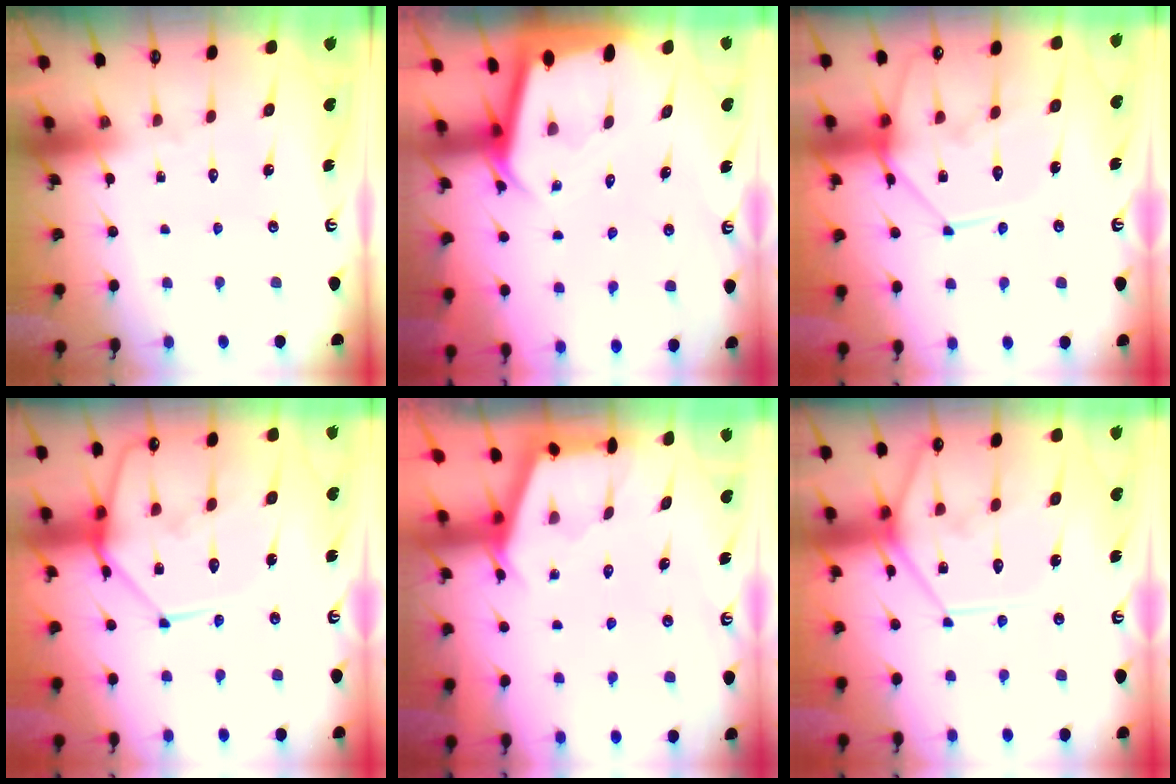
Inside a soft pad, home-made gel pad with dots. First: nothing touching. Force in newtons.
{"total": 2.8, "press": 2.7, "slide": 0.3}
{"total": 13.0, "press": 13.0, "slide": 1.2}
{"total": 15.9, "press": 15.8, "slide": 1.6}
{"total": 2.9, "press": 2.9, "slide": 0.3}
{"total": 14.7, "press": 14.7, "slide": 1.5}